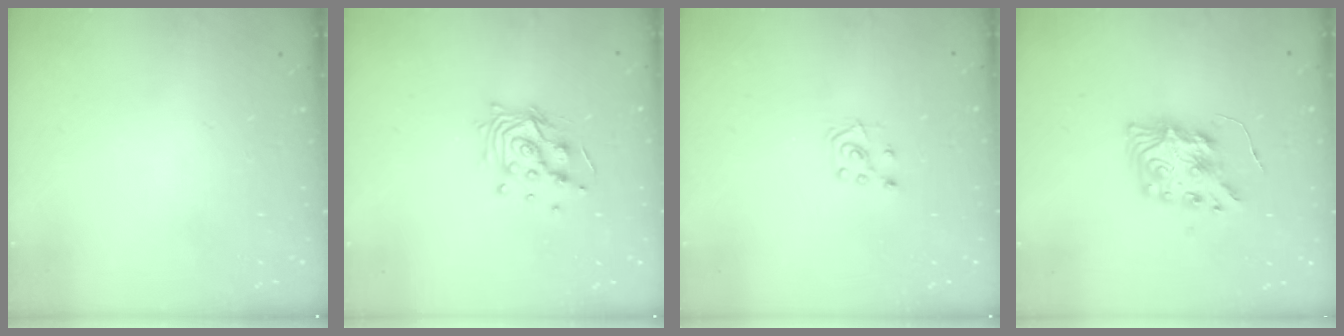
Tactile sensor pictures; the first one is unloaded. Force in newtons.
{"total": 11.5, "press": 11.4, "slide": 1.0}
{"total": 4.6, "press": 4.6, "slide": 0.5}
{"total": 9.8, "press": 9.8, "slide": 0.9}